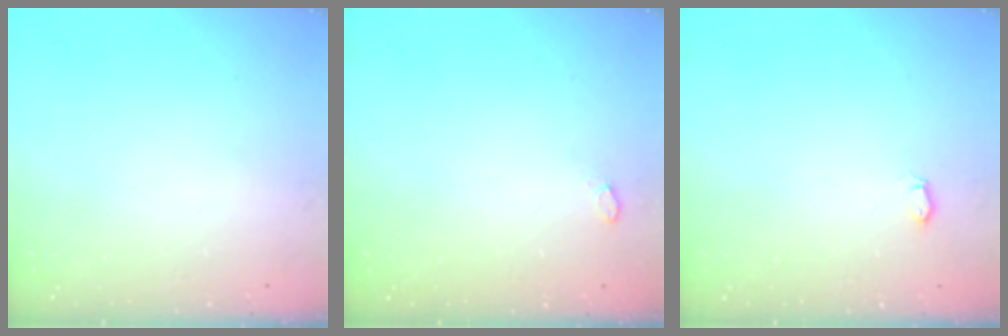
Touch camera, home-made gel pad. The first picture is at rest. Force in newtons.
{"total": 6.5, "press": 3.5, "slide": 5.5}
{"total": 3.3, "press": 3.3, "slide": 0.4}